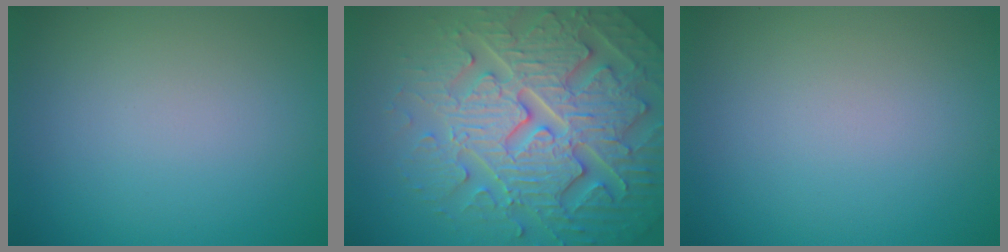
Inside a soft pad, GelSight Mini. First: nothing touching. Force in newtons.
{"total": 7.9, "press": 7.7, "slide": 1.9}
{"total": 0.0}